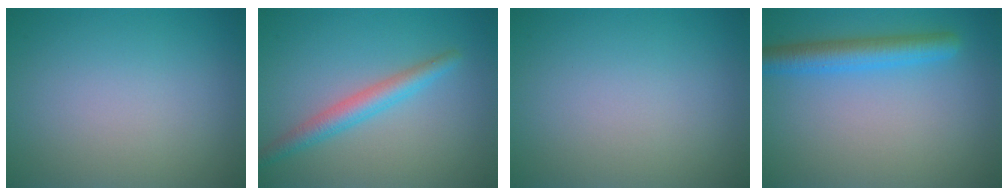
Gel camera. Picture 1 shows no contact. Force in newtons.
{"total": 2.9, "press": 2.9, "slide": 0.1}
{"total": 0.0}
{"total": 3.8, "press": 3.8, "slide": 0.2}